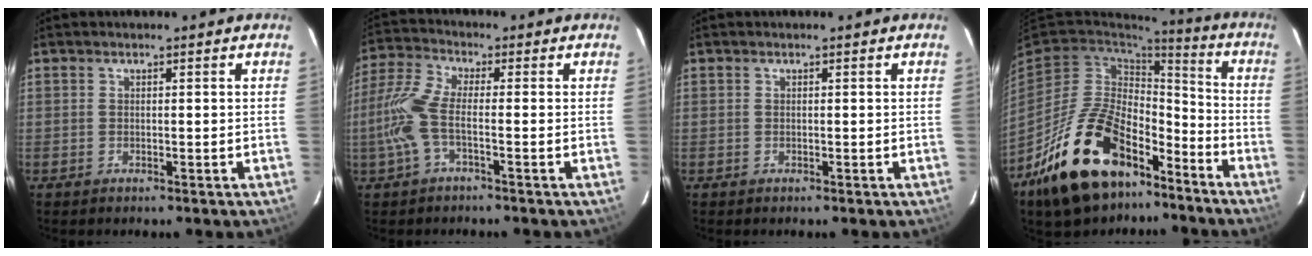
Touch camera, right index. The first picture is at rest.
{"total": 7.7, "force": [-2.1, 1.9, 7.2], "torque": [-0.175, 0.004, -0.044]}
{"total": 0.0}
{"total": 24.2, "force": [-15.1, 12.7, 14.0], "torque": [-0.276, 0.015, -0.230]}